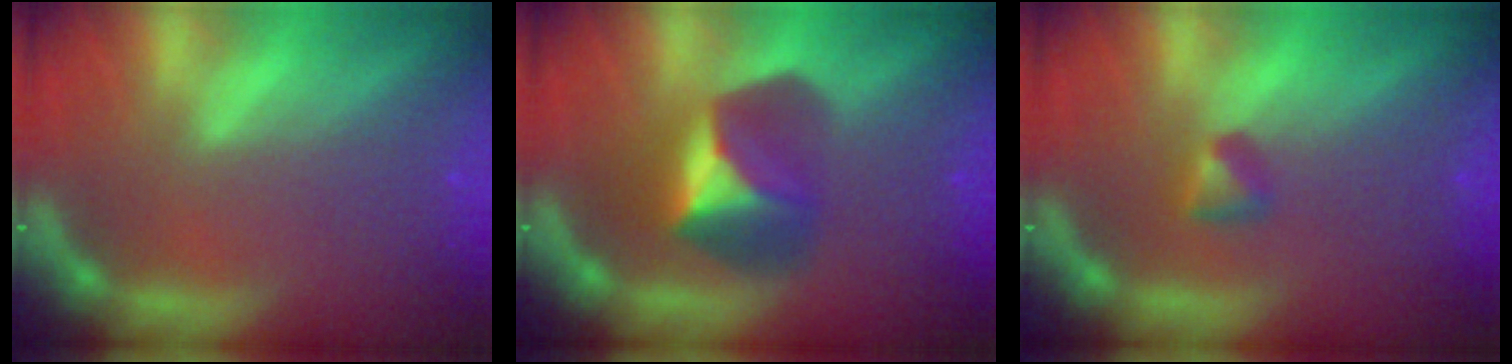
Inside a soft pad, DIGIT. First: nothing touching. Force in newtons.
{"total": 5.4}
{"total": 1.4}